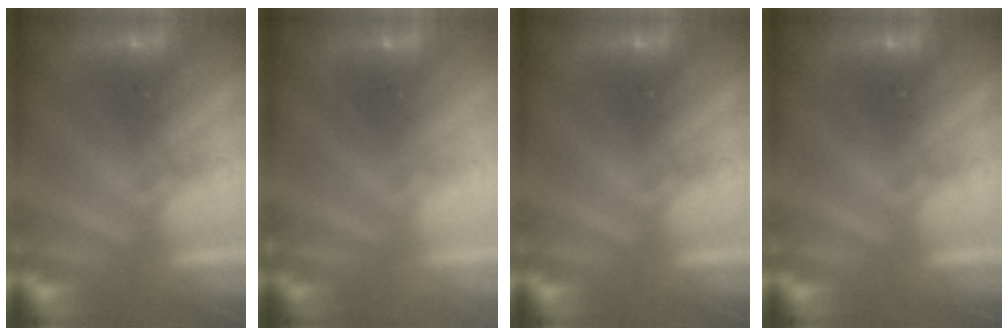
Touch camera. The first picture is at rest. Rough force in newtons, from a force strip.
{"total": 3.0}
{"total": 0.0}
{"total": 0.0}